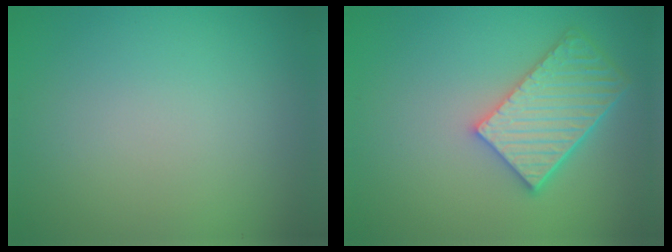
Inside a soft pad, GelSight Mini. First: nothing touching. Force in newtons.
{"total": 5.4, "press": 4.7, "slide": 2.6}